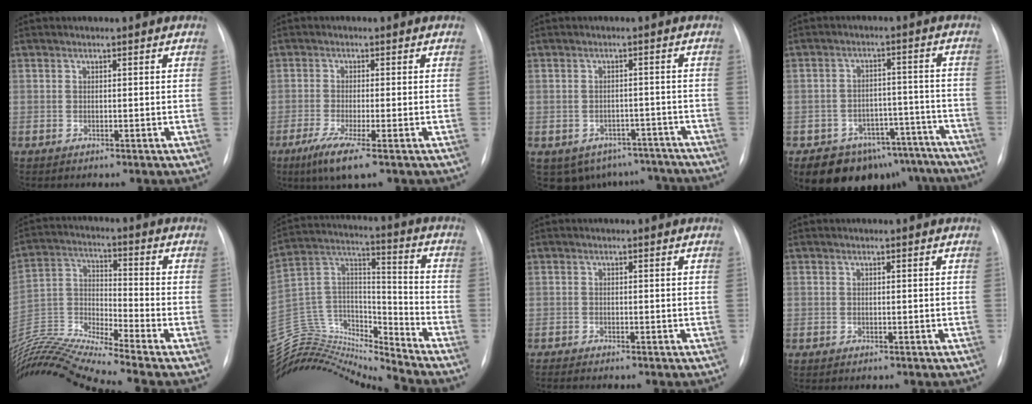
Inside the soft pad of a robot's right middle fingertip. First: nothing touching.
{"total": 5.4, "force": [-3.0, 0.1, 4.5], "torque": [-0.089, -0.020, -0.058]}
{"total": 9.9, "force": [-7.7, 6.2, 1.3], "torque": [-0.008, 0.022, -0.083]}
{"total": 13.8, "force": [-11.1, 7.6, 2.9], "torque": [-0.013, 0.047, -0.139]}
{"total": 20.3, "force": [-18.5, -2.0, 8.1], "torque": [-0.184, -0.004, -0.336]}
{"total": 19.6, "force": [-19.3, 0.2, 2.9], "torque": [-0.051, 0.064, -0.340]}
{"total": 1.7, "force": [-1.5, -0.3, 0.6], "torque": [-0.012, -0.004, -0.027]}
{"total": 0.0}